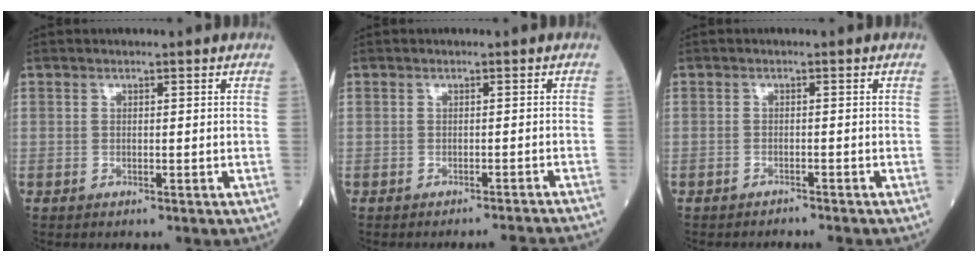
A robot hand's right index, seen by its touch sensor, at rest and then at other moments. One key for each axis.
{"total": 4.8, "fx": -4.7, "fy": -1.0, "fz": 0.6, "tx": -0.004, "ty": -0.011, "tz": -0.052}
{"total": 1.5, "fx": -1.5, "fy": -0.2, "fz": 0.0, "tx": 0.000, "ty": -0.003, "tz": -0.021}